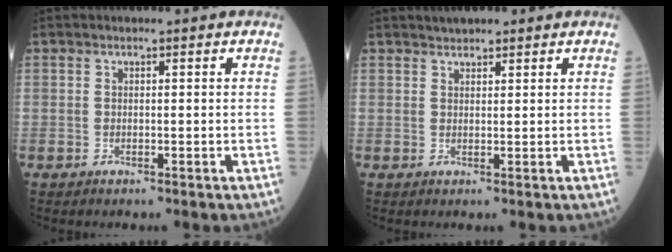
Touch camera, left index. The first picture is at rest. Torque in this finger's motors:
{"motor_torque": [0.01, -0.01, 0.00, 0.00]}